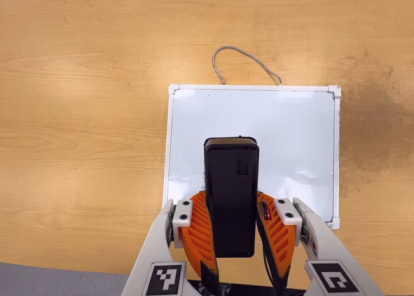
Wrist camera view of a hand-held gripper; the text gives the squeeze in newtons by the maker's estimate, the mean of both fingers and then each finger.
{"total": 8.9, "left": 7.4, "right": 10.4}